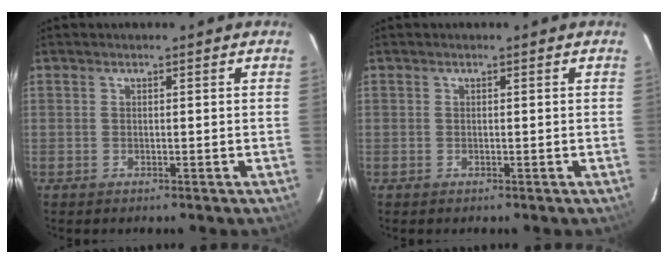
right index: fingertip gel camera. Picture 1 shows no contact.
{"total": 0.0}